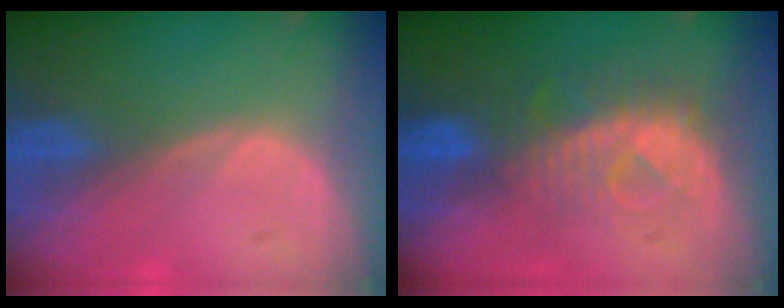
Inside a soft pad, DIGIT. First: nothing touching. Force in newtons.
{"total": 8.1, "press": 7.5, "slide": 3.1}